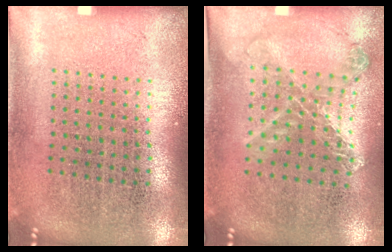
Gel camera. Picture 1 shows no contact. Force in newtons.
{"total": 1.1, "press": 1.1, "slide": 0.0}